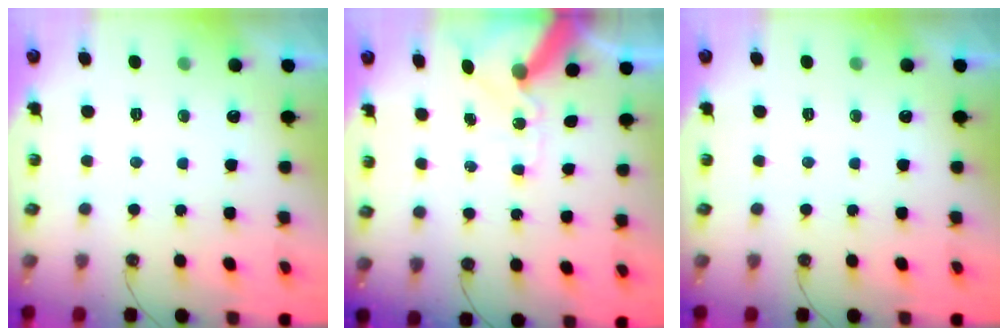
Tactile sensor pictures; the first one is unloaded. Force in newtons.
{"total": 13.2, "press": 13.1, "slide": 2.0}
{"total": 0.0}